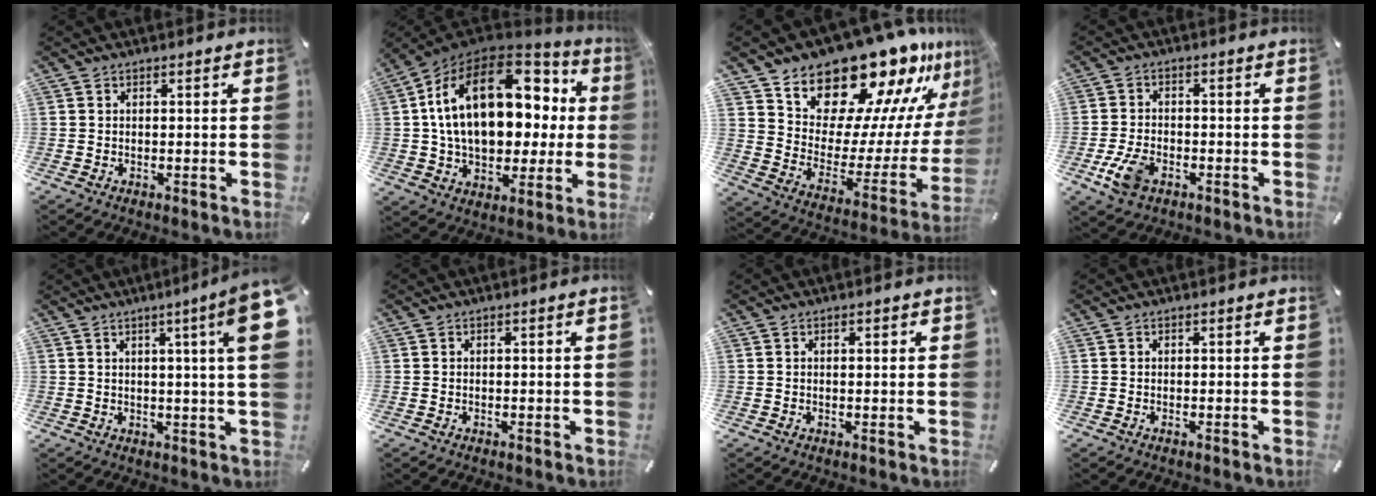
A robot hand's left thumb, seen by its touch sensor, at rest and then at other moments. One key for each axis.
{"total": 22.8, "fx": 4.9, "fy": 14.5, "fz": 16.9, "tx": -0.312, "ty": -0.008, "tz": 0.086}
{"total": 20.3, "fx": 18.7, "fy": 6.9, "fz": 4.0, "tx": -0.046, "ty": -0.180, "tz": 0.318}
{"total": 7.1, "fx": -3.2, "fy": 4.3, "fz": 4.7, "tx": -0.120, "ty": 0.002, "tz": -0.062}
{"total": 11.1, "fx": 4.2, "fy": -0.1, "fz": 10.2, "tx": -0.152, "ty": -0.028, "tz": 0.061}
{"total": 0.9, "fx": 0.2, "fy": -0.1, "fz": 0.9, "tx": -0.015, "ty": -0.003, "tz": 0.003}
{"total": 0.9, "fx": 0.4, "fy": 0.3, "fz": 0.8, "tx": -0.017, "ty": 0.002, "tz": 0.006}
{"total": 0.0}